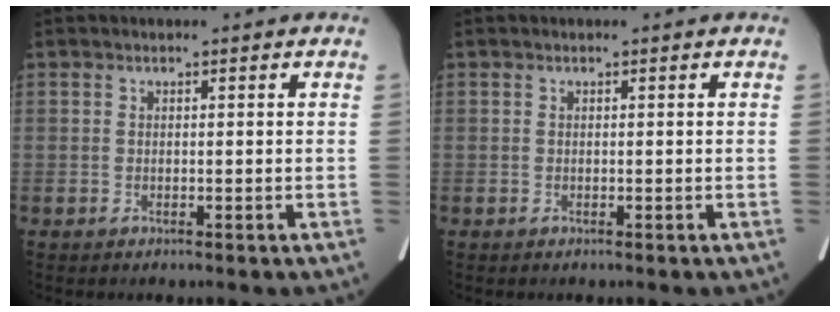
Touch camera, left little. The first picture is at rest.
{"total": 0.0}